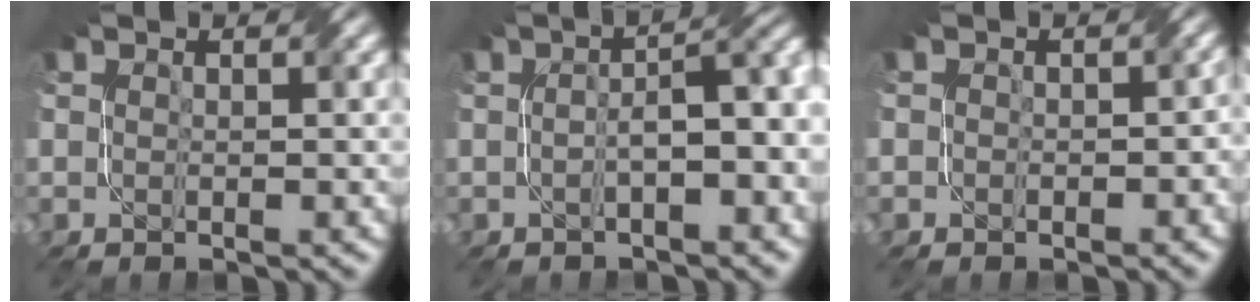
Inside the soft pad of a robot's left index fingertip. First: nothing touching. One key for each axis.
{"total": 5.4, "fx": -0.7, "fy": 1.6, "fz": 5.1, "tx": -0.065, "ty": 0.011, "tz": -0.007}
{"total": 2.1, "fx": 0.0, "fy": 1.6, "fz": 1.3, "tx": -0.008, "ty": -0.005, "tz": -0.005}